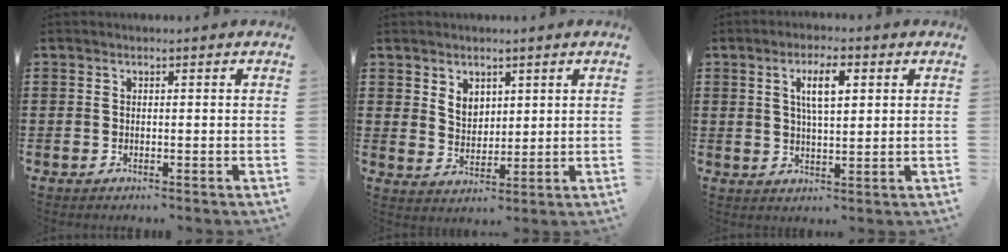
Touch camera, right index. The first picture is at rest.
{"total": 3.7, "force": [2.3, 2.6, 1.2], "torque": [-0.033, 0.009, 0.044]}
{"total": 5.6, "force": [1.7, 1.7, 5.0], "torque": [-0.095, 0.005, 0.026]}